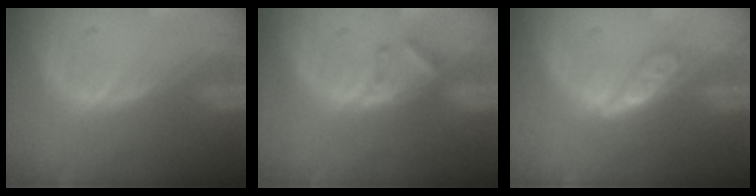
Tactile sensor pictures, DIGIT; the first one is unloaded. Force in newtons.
{"total": 2.8, "press": 2.7, "slide": 0.4}
{"total": 4.6, "press": 4.1, "slide": 2.2}